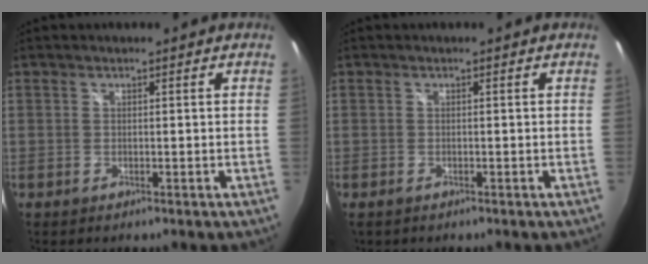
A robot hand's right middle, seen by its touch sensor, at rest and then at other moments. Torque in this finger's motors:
{"motor_torque": [-0.52, -0.35, -0.08, -0.02]}